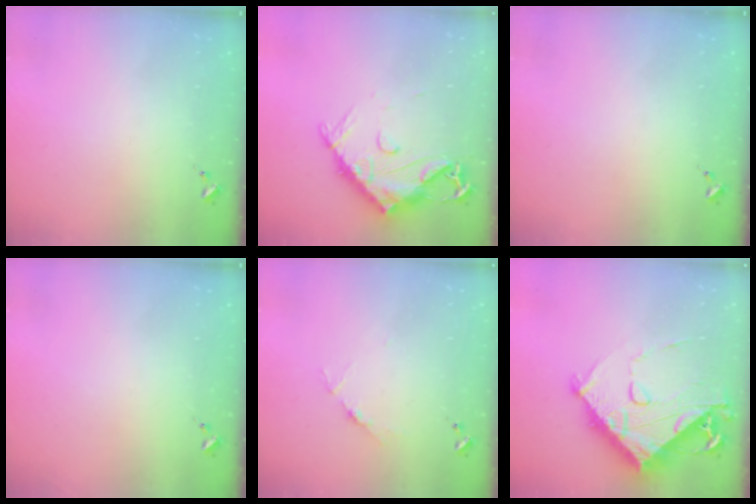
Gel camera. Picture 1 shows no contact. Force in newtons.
{"total": 14.2, "press": 14.2, "slide": 1.4}
{"total": 0.0}
{"total": 0.0}
{"total": 3.5, "press": 3.5, "slide": 0.5}
{"total": 19.0, "press": 18.9, "slide": 1.8}